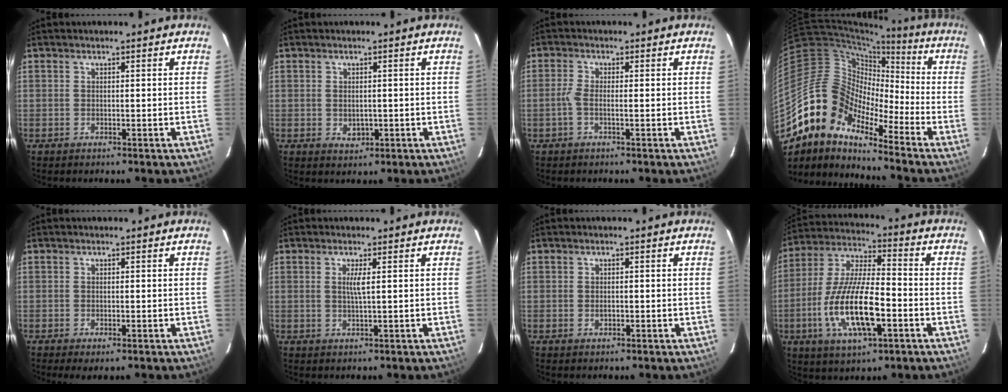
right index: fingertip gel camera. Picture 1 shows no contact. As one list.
[{"total": 2.4, "force": [-0.3, 1.9, 1.5], "torque": [-0.023, -0.002, 0.000]}, {"total": 1.1, "force": [-0.2, 0.0, 1.1], "torque": [-0.025, 0.000, -0.006]}, {"total": 14.8, "force": [-11.3, 6.8, 6.8], "torque": [-0.109, 0.012, -0.236]}, {"total": 1.6, "force": [-0.6, 0.3, 1.4], "torque": [-0.028, -0.007, -0.008]}, {"total": 2.1, "force": [0.5, -0.3, 2.0], "torque": [-0.038, -0.004, 0.008]}, {"total": 1.0, "force": [-0.2, 0.9, 0.5], "torque": [-0.007, 0.000, -0.002]}, {"total": 16.7, "force": [-5.3, 5.4, 14.8], "torque": [-0.308, -0.014, -0.096]}]